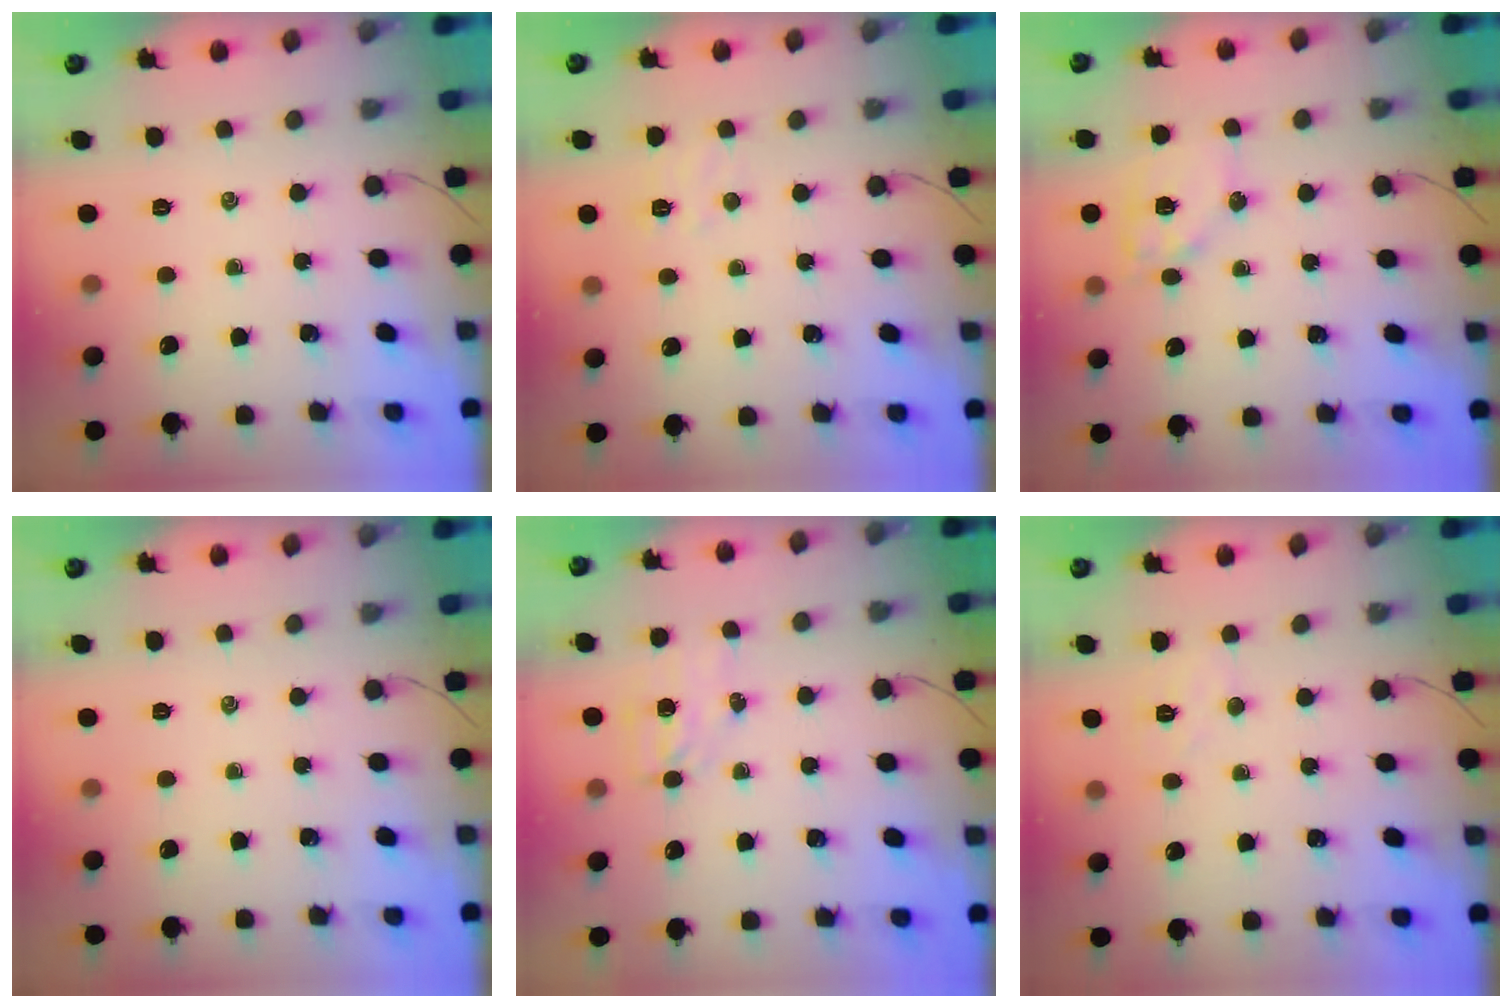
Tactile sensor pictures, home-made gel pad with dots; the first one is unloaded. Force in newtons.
{"total": 5.3, "press": 5.1, "slide": 1.2}
{"total": 10.5, "press": 10.4, "slide": 1.4}
{"total": 0.0}
{"total": 3.7, "press": 3.5, "slide": 1.0}
{"total": 4.7, "press": 4.6, "slide": 1.0}